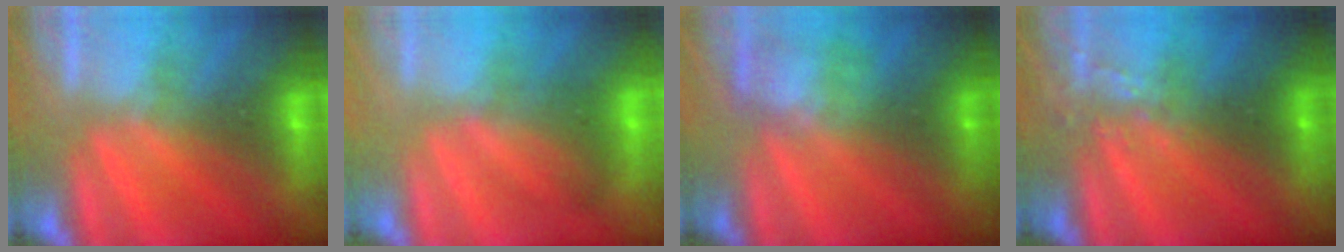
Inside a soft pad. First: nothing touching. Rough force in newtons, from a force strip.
{"total": 1.8}
{"total": 2.3}
{"total": 2.6}